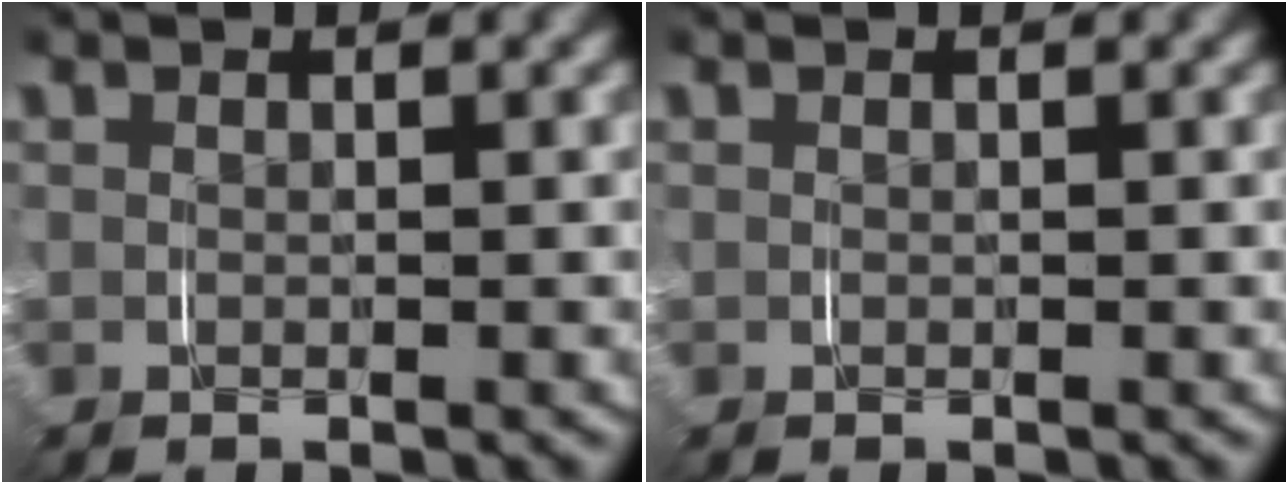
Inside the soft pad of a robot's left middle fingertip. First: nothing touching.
{"total": 0.0}